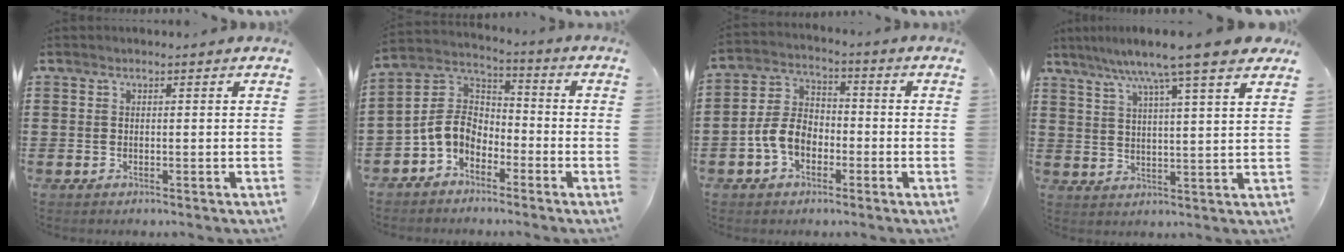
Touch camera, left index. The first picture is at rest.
{"total": 6.4, "force": [-3.2, 4.7, 2.9], "torque": [-0.091, 0.005, -0.073]}
{"total": 6.5, "force": [-2.7, 4.5, 3.9], "torque": [-0.099, 0.011, -0.059]}
{"total": 8.1, "force": [6.4, -0.3, 5.0], "torque": [-0.109, -0.026, 0.104]}